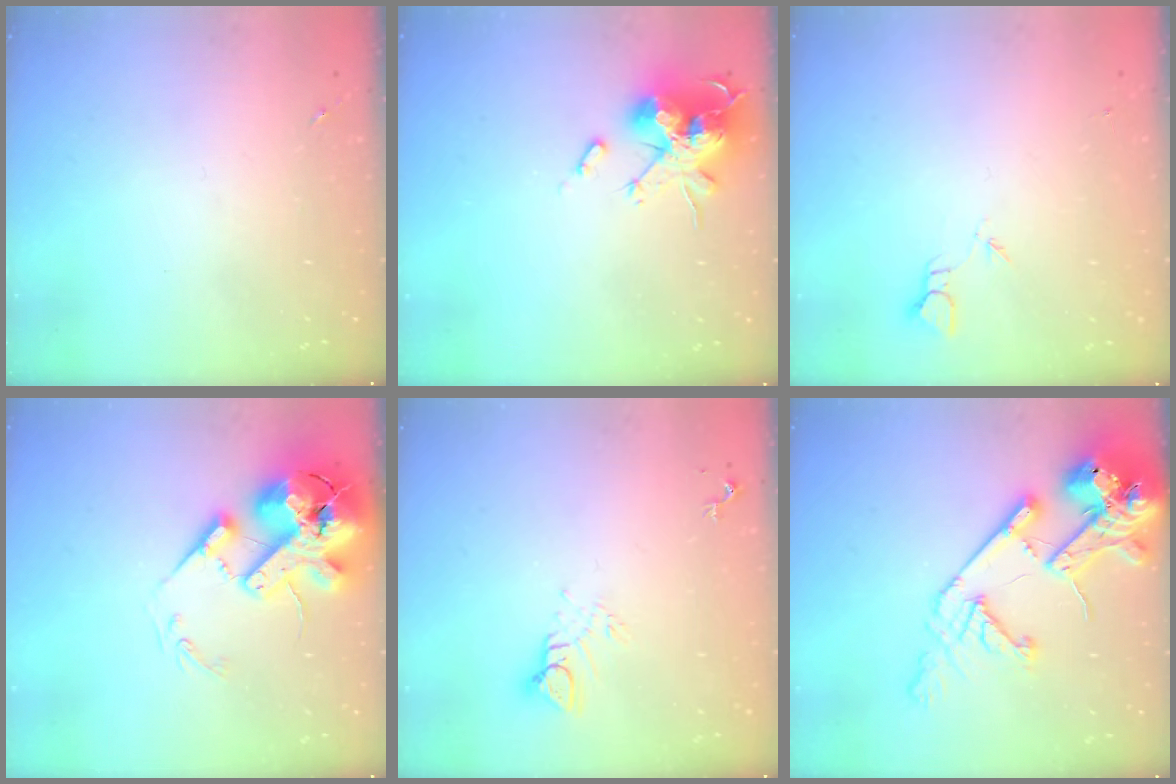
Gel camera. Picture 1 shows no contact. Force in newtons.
{"total": 18.9, "press": 18.9, "slide": 0.2}
{"total": 2.4, "press": 2.4, "slide": 0.2}
{"total": 20.9, "press": 20.6, "slide": 3.4}
{"total": 5.7, "press": 5.7, "slide": 0.3}
{"total": 20.3, "press": 20.1, "slide": 2.7}